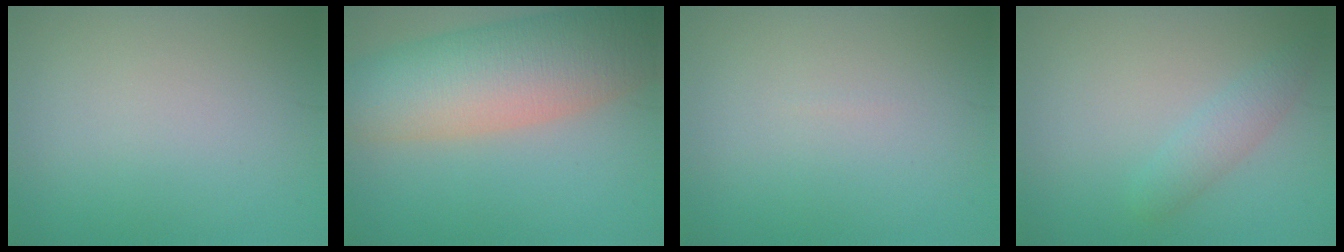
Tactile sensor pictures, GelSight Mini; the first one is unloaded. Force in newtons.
{"total": 10.7, "press": 10.7, "slide": 0.7}
{"total": 0.0}
{"total": 1.9, "press": 1.9, "slide": 0.1}